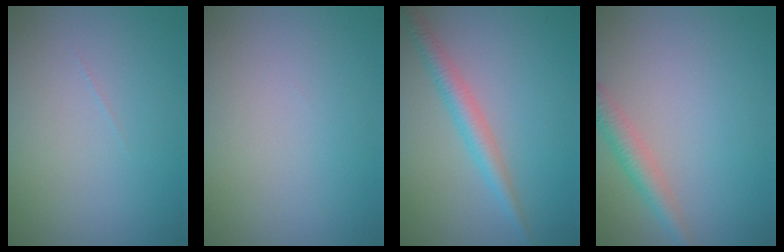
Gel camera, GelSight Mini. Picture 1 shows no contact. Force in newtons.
{"total": 0.0}
{"total": 2.6, "press": 2.6, "slide": 0.0}
{"total": 2.4, "press": 2.4, "slide": 0.1}